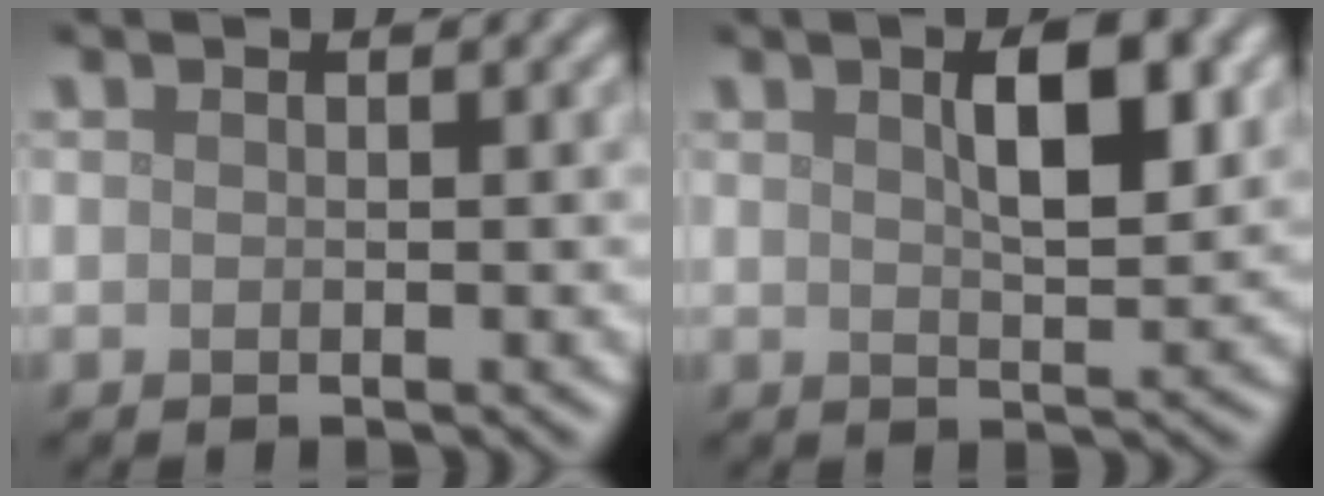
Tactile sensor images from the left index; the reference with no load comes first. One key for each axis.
{"total": 5.1, "fx": 1.7, "fy": 1.6, "fz": 4.5, "tx": -0.070, "ty": 0.006, "tz": 0.028}